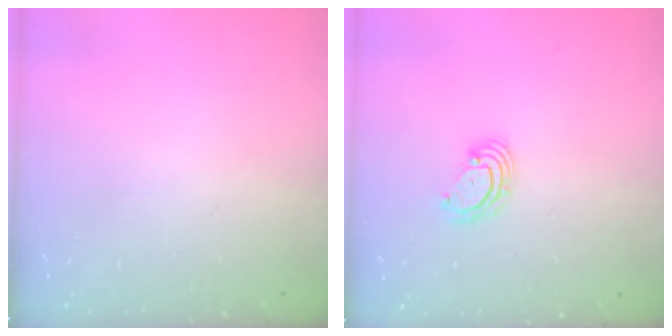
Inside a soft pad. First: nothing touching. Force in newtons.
{"total": 3.2, "press": 3.2, "slide": 0.1}